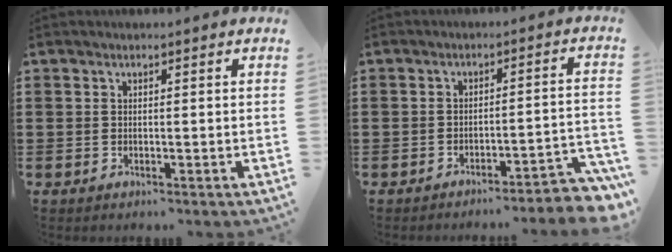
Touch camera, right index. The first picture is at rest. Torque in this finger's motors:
{"motor_torque": [0.78, -0.47, 0.32, 0.05]}